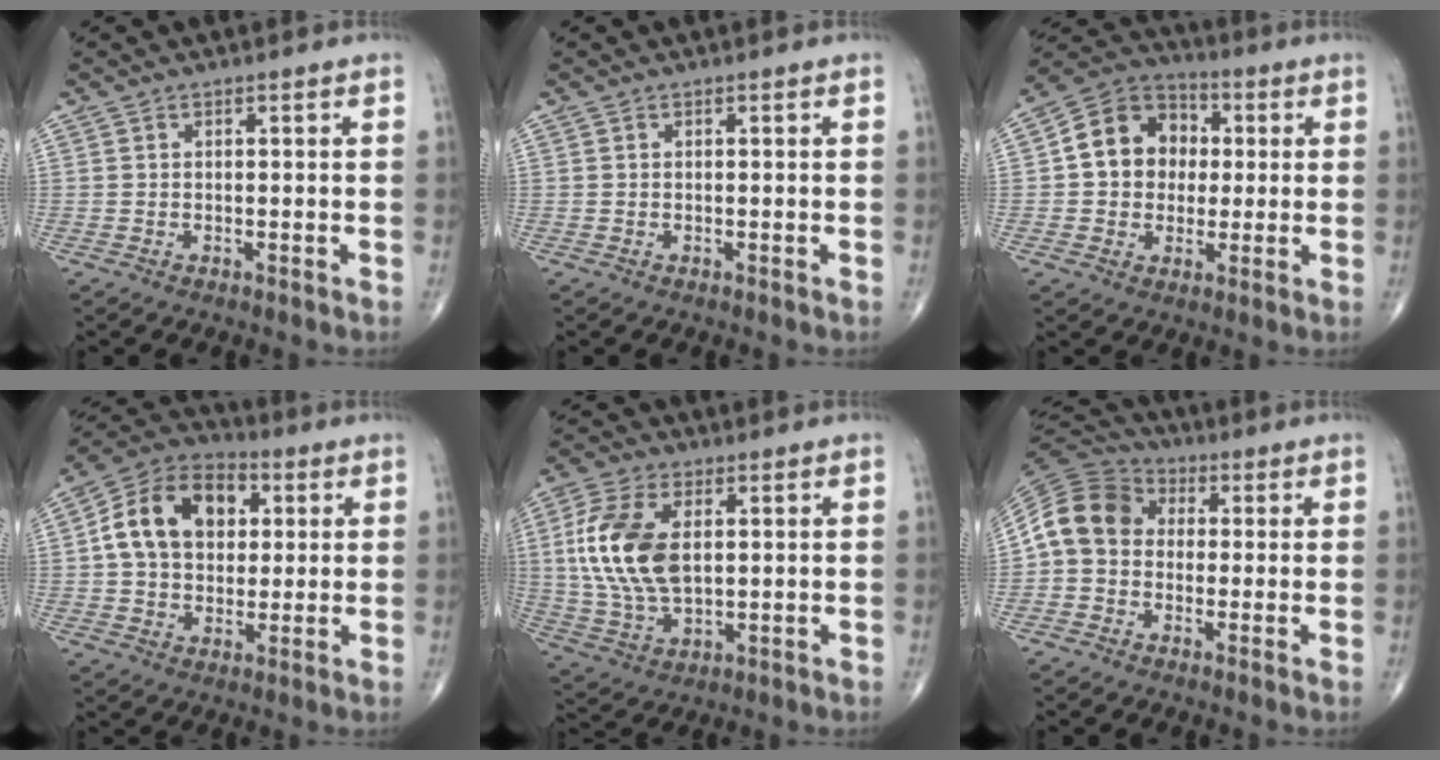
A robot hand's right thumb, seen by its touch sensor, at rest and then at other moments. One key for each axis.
{"total": 0.0}
{"total": 12.9, "fx": 1.3, "fy": 10.7, "fz": 7.1, "tx": -0.076, "ty": 0.022, "tz": 0.011}
{"total": 16.2, "fx": 3.3, "fy": 11.5, "fz": 10.9, "tx": -0.158, "ty": 0.014, "tz": 0.048}
{"total": 15.3, "fx": 2.4, "fy": 8.6, "fz": 12.4, "tx": -0.254, "ty": -0.006, "tz": 0.047}
{"total": 10.9, "fx": 0.0, "fy": 9.0, "fz": 6.1, "tx": -0.104, "ty": 0.035, "tz": -0.017}